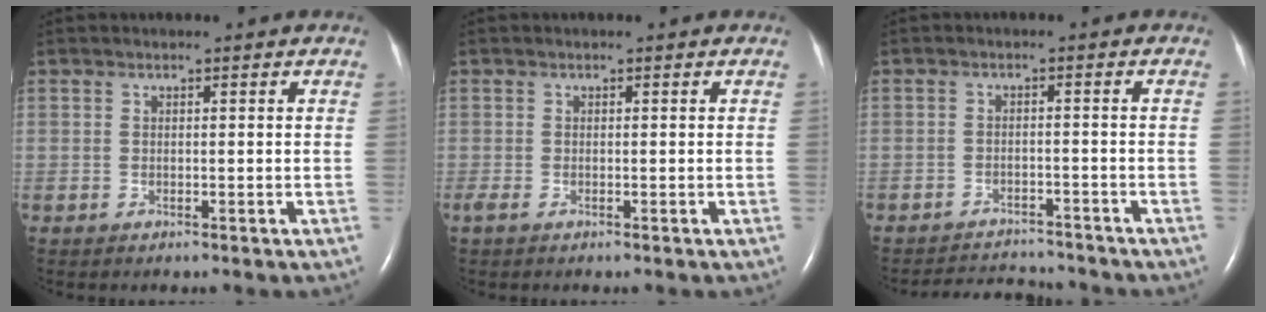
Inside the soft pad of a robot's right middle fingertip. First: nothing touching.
{"total": 0.5, "force": [-0.3, 0.1, 0.4], "torque": [-0.013, -0.003, -0.007]}
{"total": 6.6, "force": [-6.5, 0.9, 0.2], "torque": [-0.008, 0.002, -0.095]}